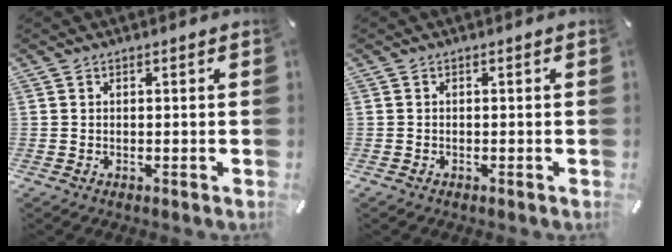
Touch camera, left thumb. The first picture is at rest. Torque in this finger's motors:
{"motor_torque": [-0.08, -0.08, 0.12, 0.12, -0.01]}